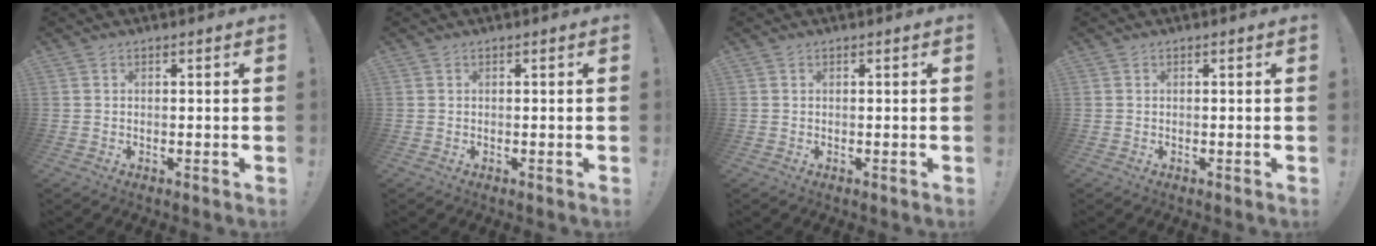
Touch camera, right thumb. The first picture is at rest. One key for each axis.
{"total": 0.0}
{"total": 0.0}
{"total": 0.0}